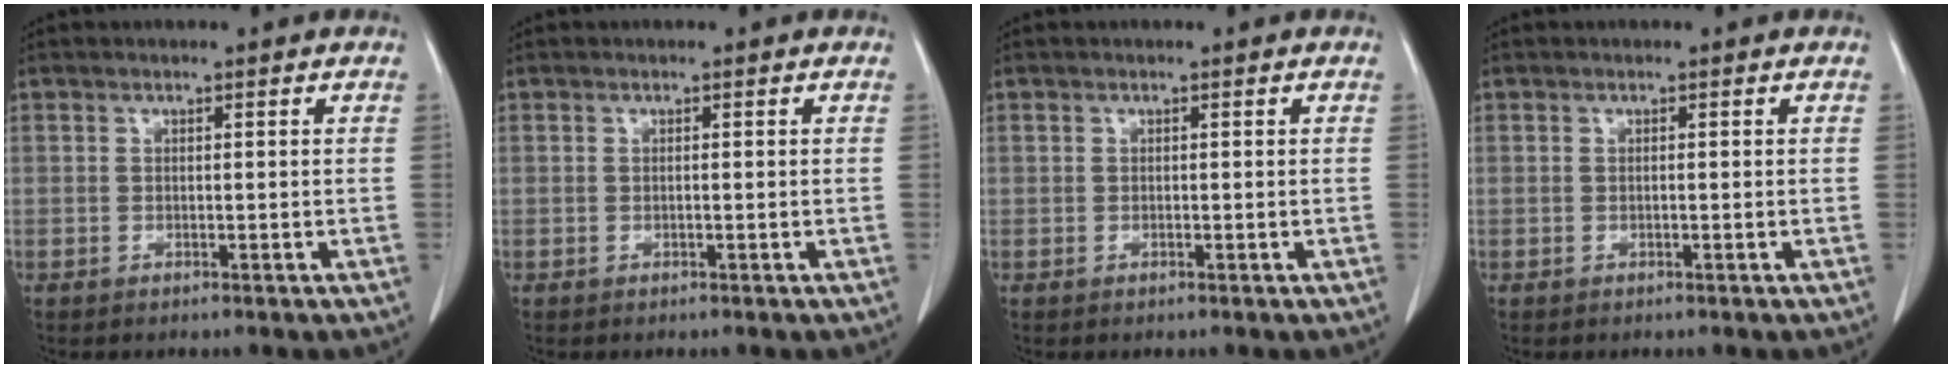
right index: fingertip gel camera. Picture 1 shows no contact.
{"total": 0.0}
{"total": 0.0}
{"total": 0.0}